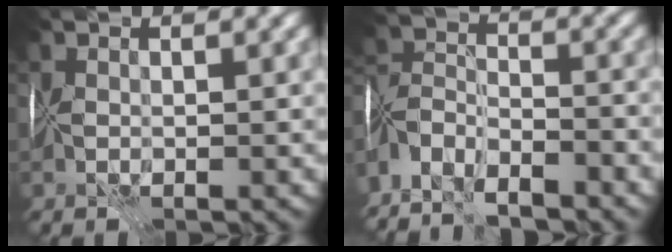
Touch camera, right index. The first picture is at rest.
{"total": 6.5, "force": [-5.5, 2.6, 2.4], "torque": [-0.041, 0.000, -0.112]}